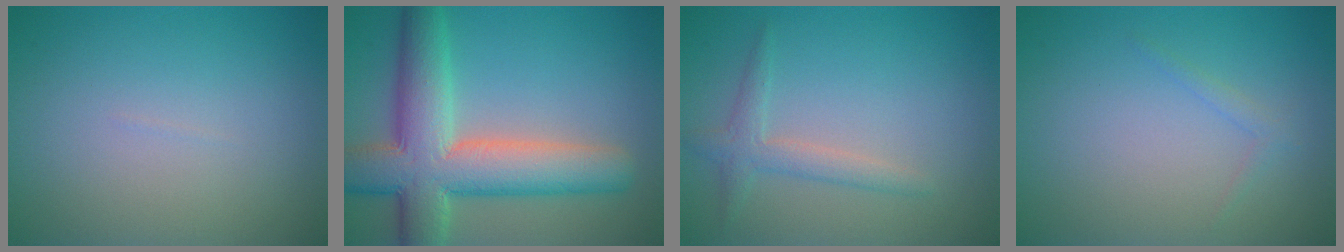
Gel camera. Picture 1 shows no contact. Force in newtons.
{"total": 10.0, "press": 10.0, "slide": 0.5}
{"total": 2.1, "press": 2.1, "slide": 0.1}
{"total": 0.8, "press": 0.8, "slide": 0.0}